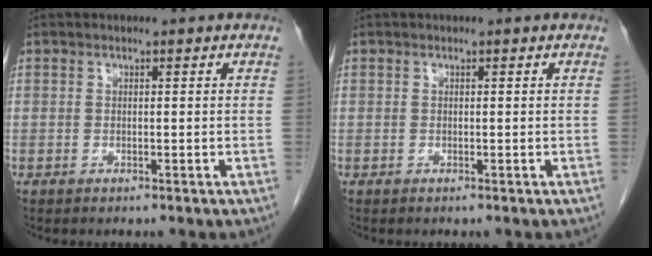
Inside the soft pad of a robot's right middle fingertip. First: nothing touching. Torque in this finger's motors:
{"motor_torque": [0.00, 0.00, -0.02, -0.01]}